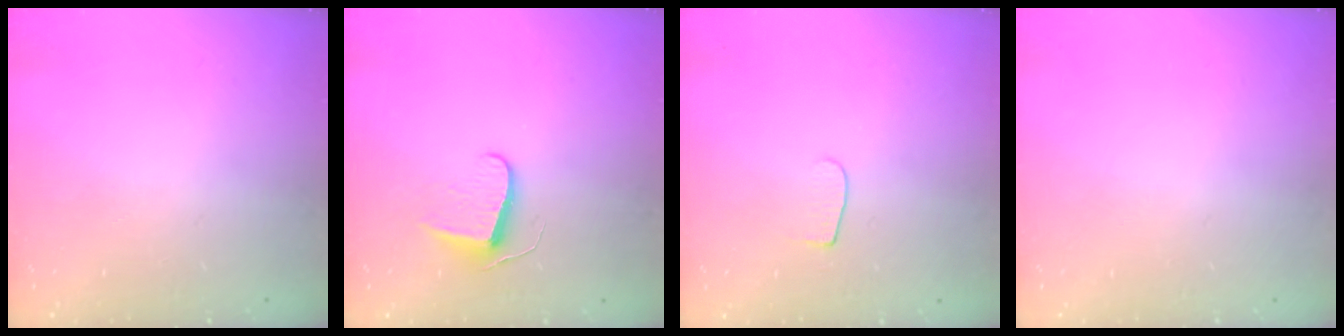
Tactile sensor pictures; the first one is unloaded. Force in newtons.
{"total": 7.5, "press": 7.4, "slide": 0.6}
{"total": 3.8, "press": 3.8, "slide": 0.5}
{"total": 0.0}